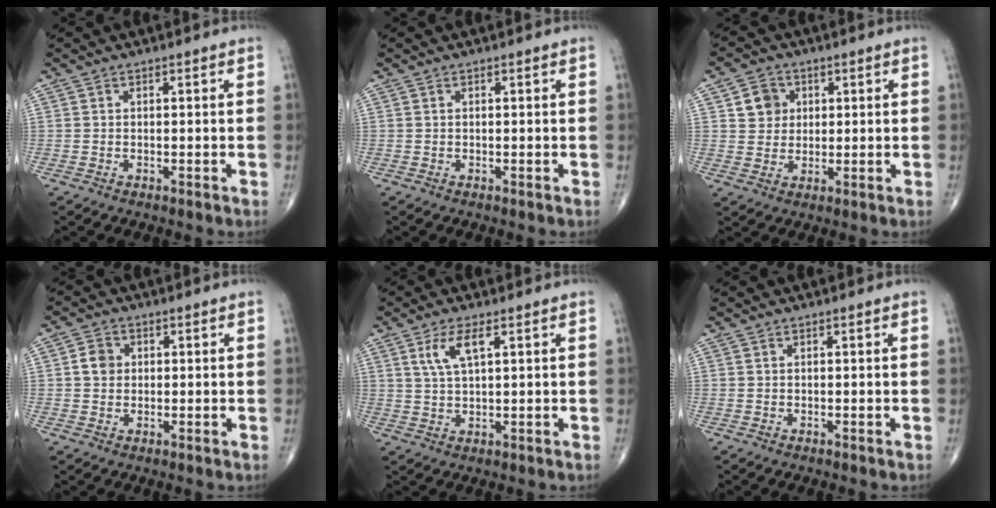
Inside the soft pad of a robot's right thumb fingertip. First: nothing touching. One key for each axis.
{"total": 0.0}
{"total": 5.4, "fx": 1.7, "fy": 4.8, "fz": 1.8, "tx": -0.004, "ty": -0.003, "tz": 0.027}
{"total": 3.4, "fx": 0.4, "fy": 3.0, "fz": 1.6, "tx": -0.017, "ty": 0.003, "tz": 0.003}
{"total": 5.3, "fx": 2.2, "fy": 1.7, "fz": 4.5, "tx": -0.095, "ty": -0.004, "tz": 0.050}
{"total": 0.0}